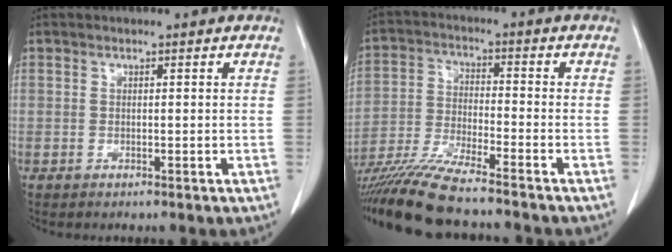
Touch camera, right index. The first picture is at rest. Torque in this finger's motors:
{"motor_torque": [1.08, -1.06, 0.81, 0.21]}